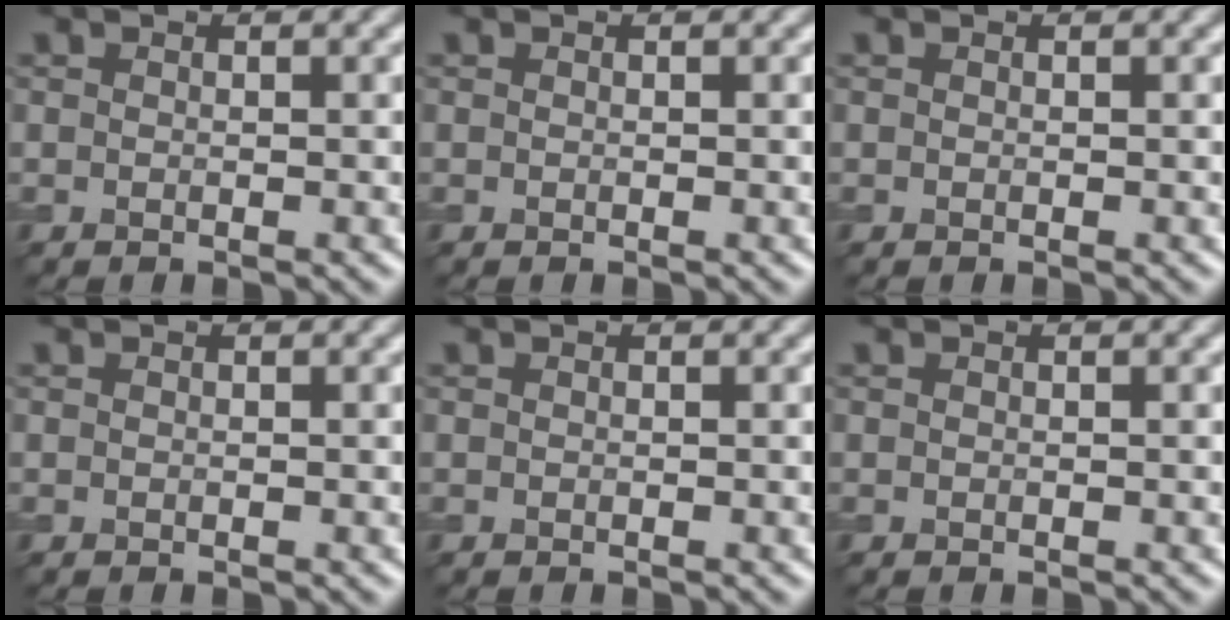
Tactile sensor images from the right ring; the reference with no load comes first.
{"total": 0.0}
{"total": 0.0}
{"total": 0.0}
{"total": 0.0}
{"total": 0.0}